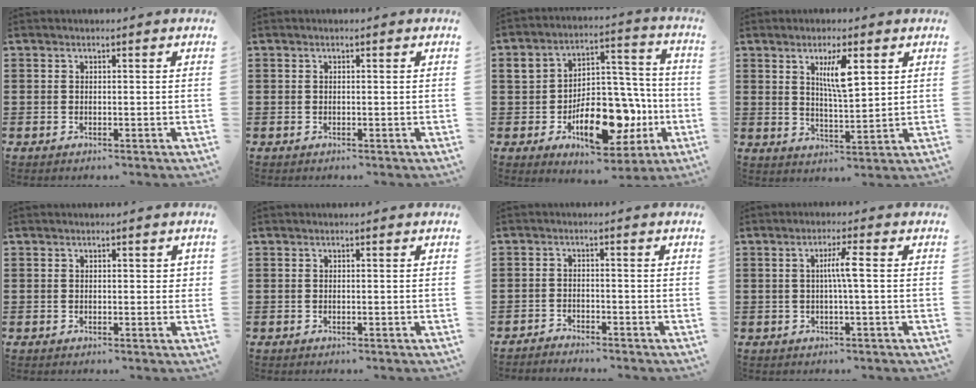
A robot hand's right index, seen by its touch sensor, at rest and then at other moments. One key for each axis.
{"total": 0.0}
{"total": 14.7, "fx": -4.5, "fy": 9.2, "fz": 10.5, "tx": -0.152, "ty": 0.015, "tz": -0.071}
{"total": 5.8, "fx": 2.5, "fy": 1.4, "fz": 5.0, "tx": -0.099, "ty": 0.003, "tz": 0.039}
{"total": 1.1, "fx": 0.3, "fy": 0.6, "fz": 0.8, "tx": -0.009, "ty": 0.003, "tz": 0.003}
{"total": 0.0}
{"total": 1.8, "fx": -1.8, "fy": 0.1, "fz": -0.1, "tx": -0.003, "ty": 0.004, "tz": -0.040}
{"total": 3.6, "fx": 0.1, "fy": -0.1, "fz": 3.5, "tx": -0.067, "ty": -0.002, "tz": -0.004}